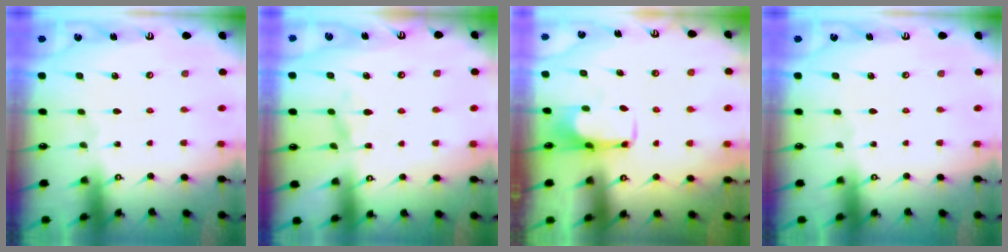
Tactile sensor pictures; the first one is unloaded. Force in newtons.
{"total": 7.0, "press": 6.9, "slide": 0.6}
{"total": 2.1, "press": 2.0, "slide": 0.7}
{"total": 0.0}